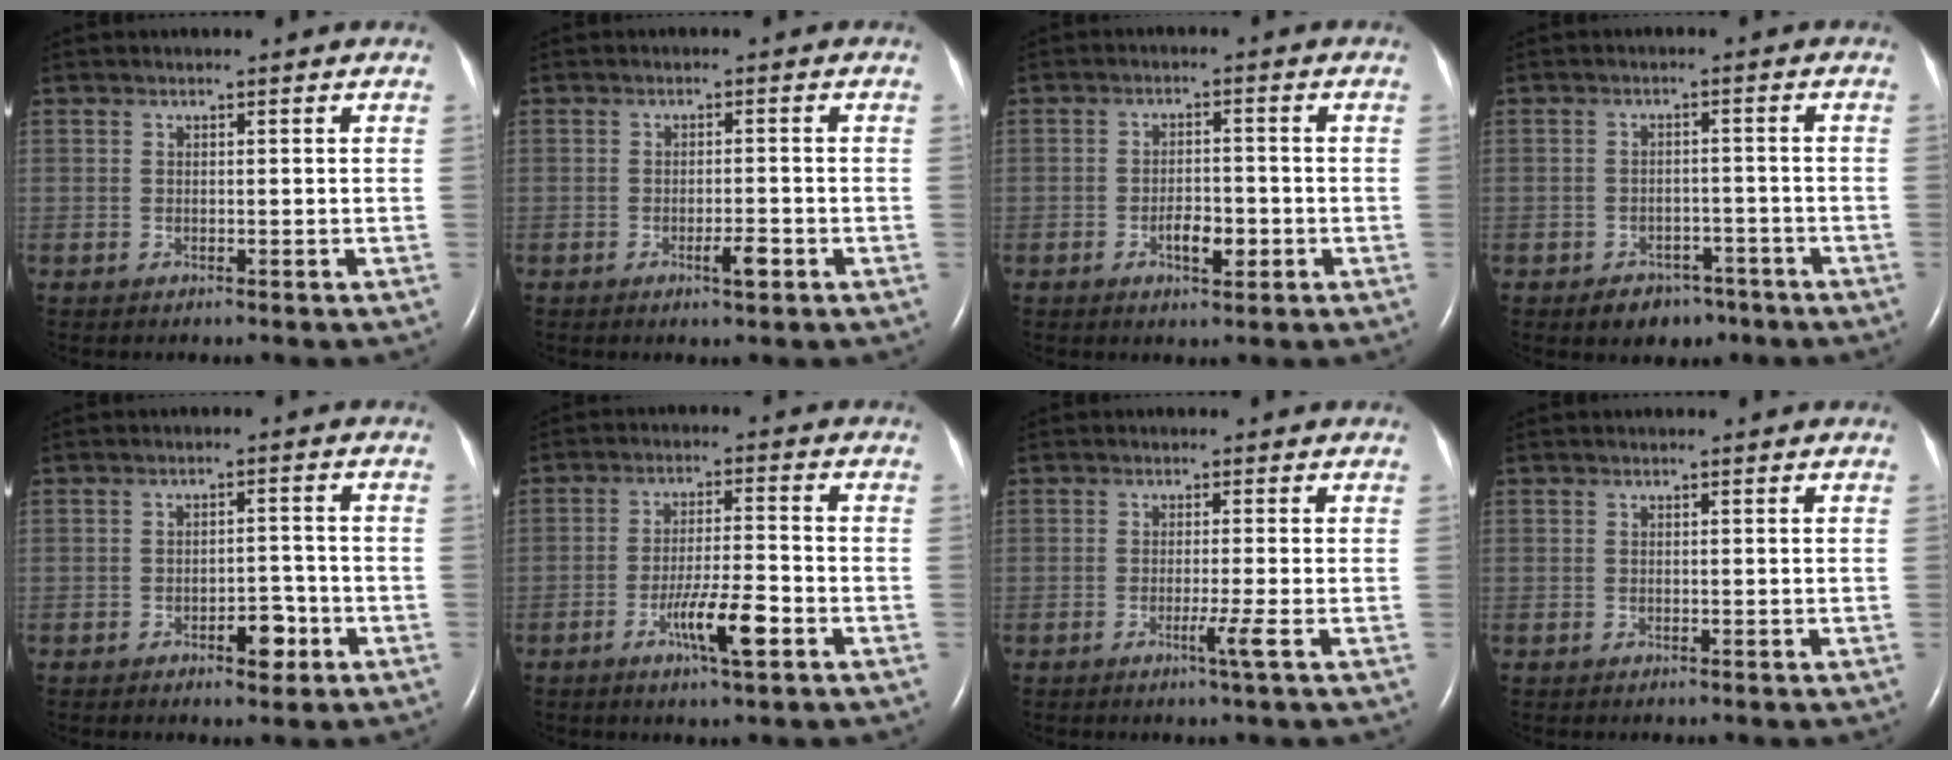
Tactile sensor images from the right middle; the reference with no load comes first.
{"total": 2.5, "force": [-1.3, 0.4, 2.1], "torque": [-0.035, -0.001, -0.019]}
{"total": 3.8, "force": [-1.5, 1.5, 3.2], "torque": [-0.056, 0.004, -0.022]}
{"total": 4.8, "force": [-3.3, 3.2, 1.5], "torque": [-0.022, 0.009, -0.040]}
{"total": 4.0, "force": [-2.1, 1.7, 2.9], "torque": [-0.039, 0.005, -0.027]}
{"total": 7.0, "force": [-3.3, 0.4, 6.1], "torque": [-0.115, -0.007, -0.058]}
{"total": 2.4, "force": [-1.0, -1.0, 1.9], "torque": [-0.035, -0.006, -0.019]}
{"total": 0.0}